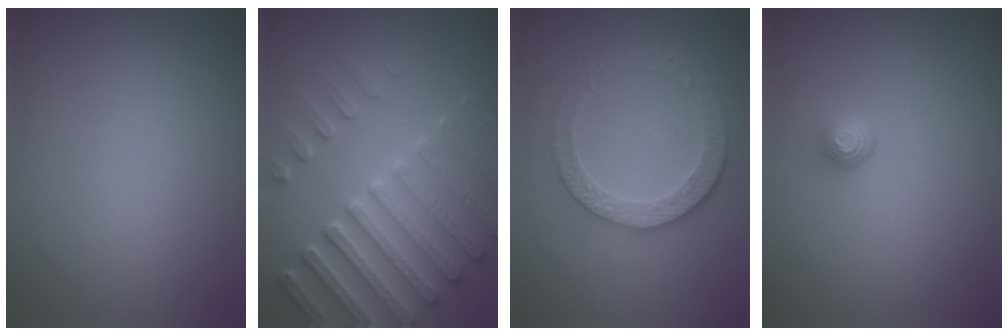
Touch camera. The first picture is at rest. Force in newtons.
{"total": 7.2, "press": 7.0, "slide": 1.8}
{"total": 3.4, "press": 3.3, "slide": 0.6}
{"total": 1.5, "press": 1.0, "slide": 1.1}